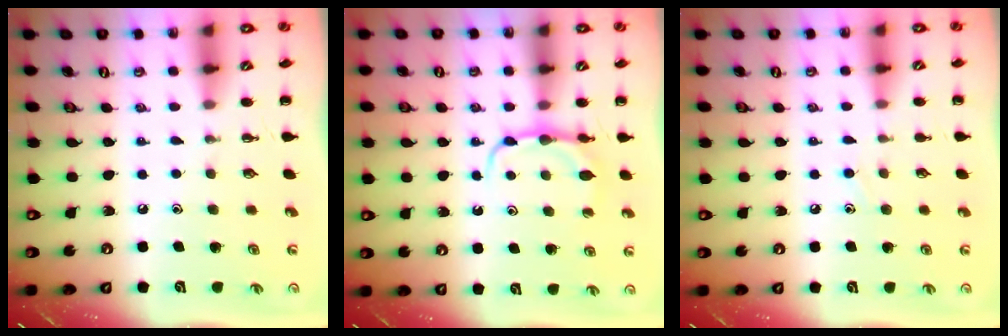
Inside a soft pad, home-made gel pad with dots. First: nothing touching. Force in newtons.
{"total": 6.4, "press": 6.4, "slide": 0.7}
{"total": 6.5, "press": 6.1, "slide": 2.4}